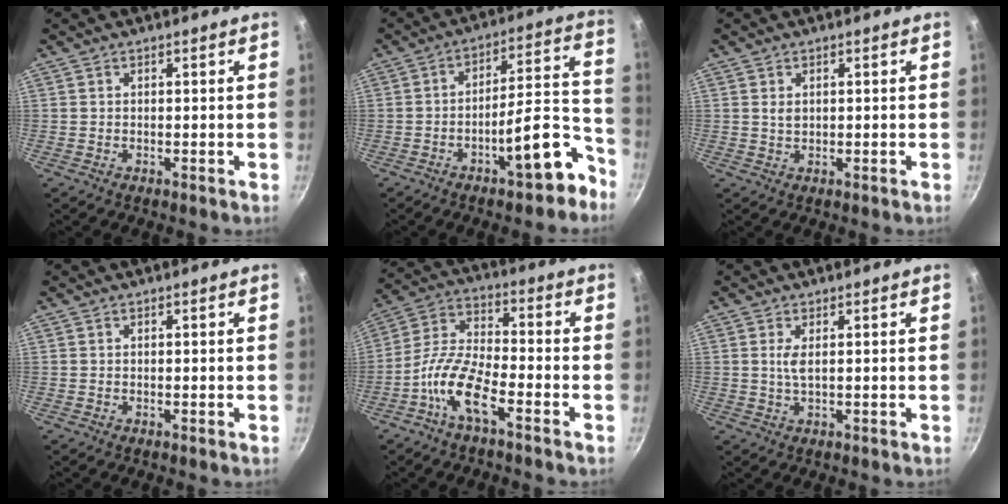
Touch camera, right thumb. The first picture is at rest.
{"total": 13.9, "force": [-7.5, 4.4, 10.9], "torque": [-0.112, 0.072, -0.107]}
{"total": 1.4, "force": [0.4, 0.8, 1.0], "torque": [-0.016, -0.001, 0.010]}
{"total": 0.0}
{"total": 11.2, "force": [-5.8, 3.7, 8.8], "torque": [-0.177, 0.037, -0.123]}
{"total": 2.2, "force": [0.5, 0.6, 2.0], "torque": [-0.045, -0.005, 0.012]}